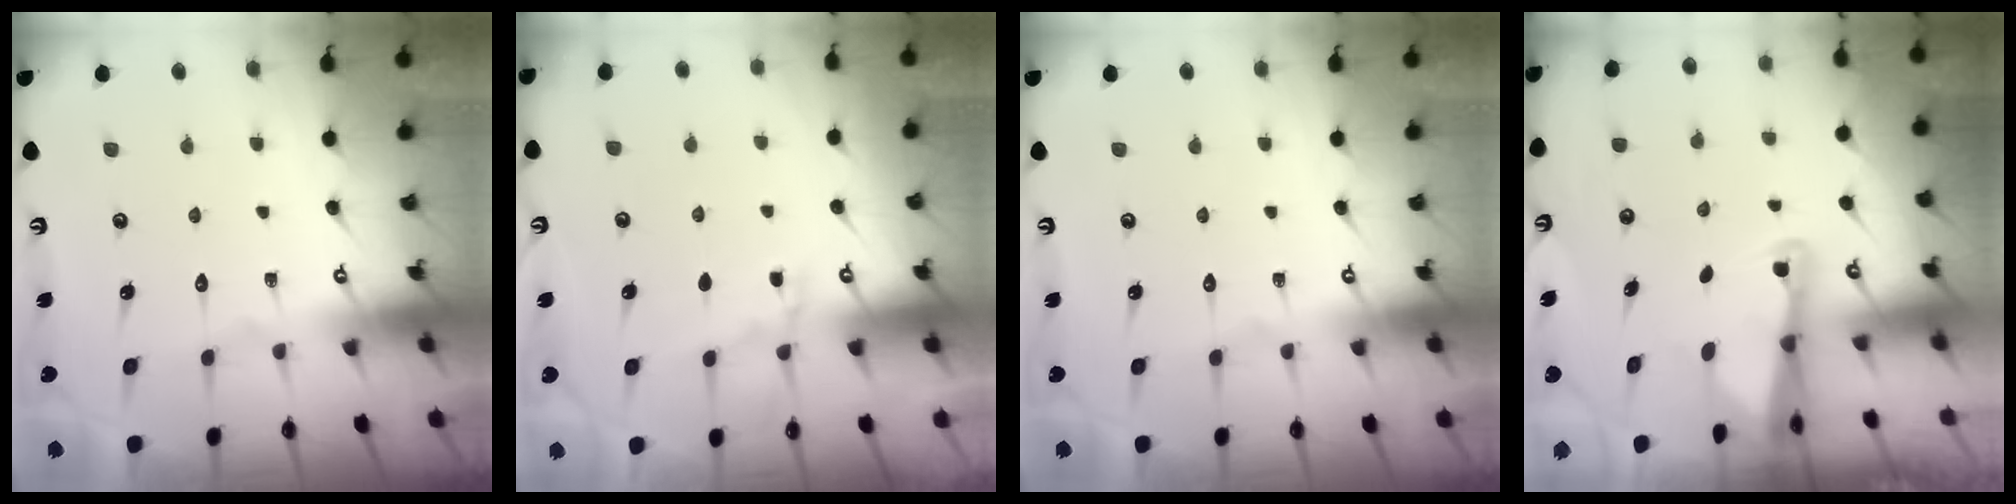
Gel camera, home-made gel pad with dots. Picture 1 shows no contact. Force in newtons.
{"total": 5.0, "press": 5.0, "slide": 0.5}
{"total": 0.0}
{"total": 2.4, "press": 2.4, "slide": 0.2}